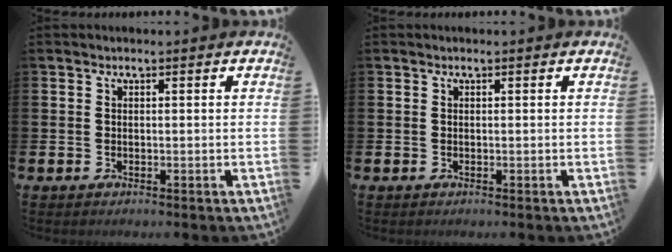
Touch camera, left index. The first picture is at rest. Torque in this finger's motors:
{"motor_torque": [-0.01, 0.01, 0.00, 0.00]}